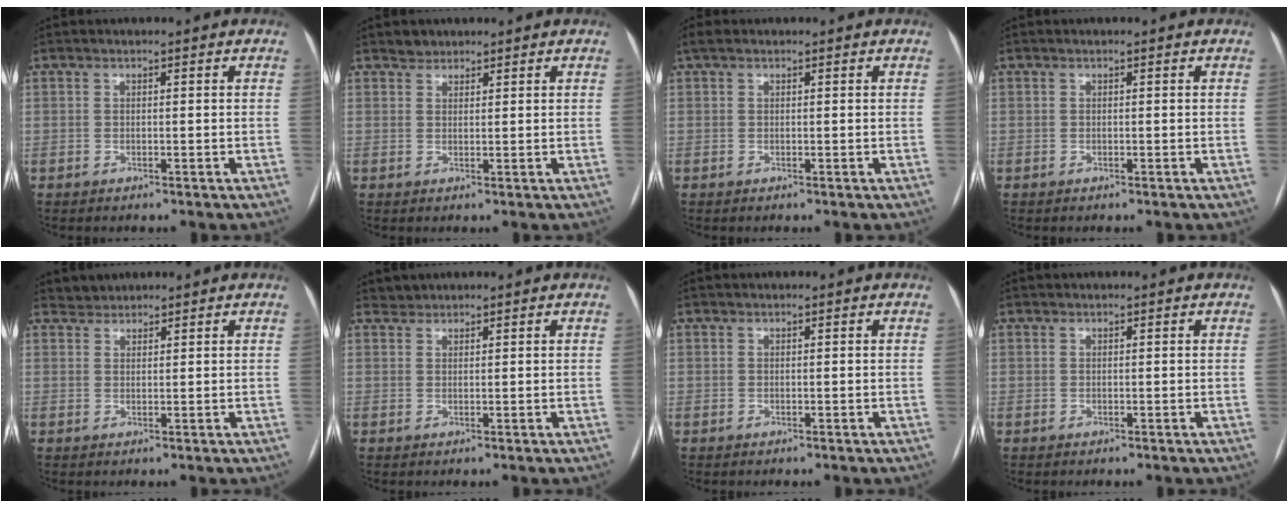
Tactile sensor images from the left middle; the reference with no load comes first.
{"total": 1.7, "force": [1.4, 0.9, -0.1], "torque": [0.004, 0.003, 0.020]}
{"total": 1.3, "force": [0.9, 0.7, 0.7], "torque": [-0.019, 0.024, 0.018]}
{"total": 0.0}
{"total": 1.8, "force": [1.6, 0.6, -0.5], "torque": [0.006, 0.010, 0.029]}
{"total": 1.2, "force": [1.1, 0.4, -0.4], "torque": [0.004, 0.006, 0.019]}
{"total": 0.0}
{"total": 0.0}